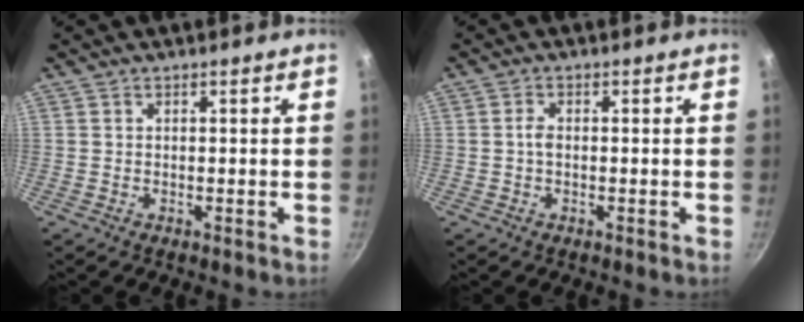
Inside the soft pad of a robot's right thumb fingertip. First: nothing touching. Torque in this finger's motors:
{"motor_torque": [0.12, 0.34, 0.28, 0.09, 0.05]}